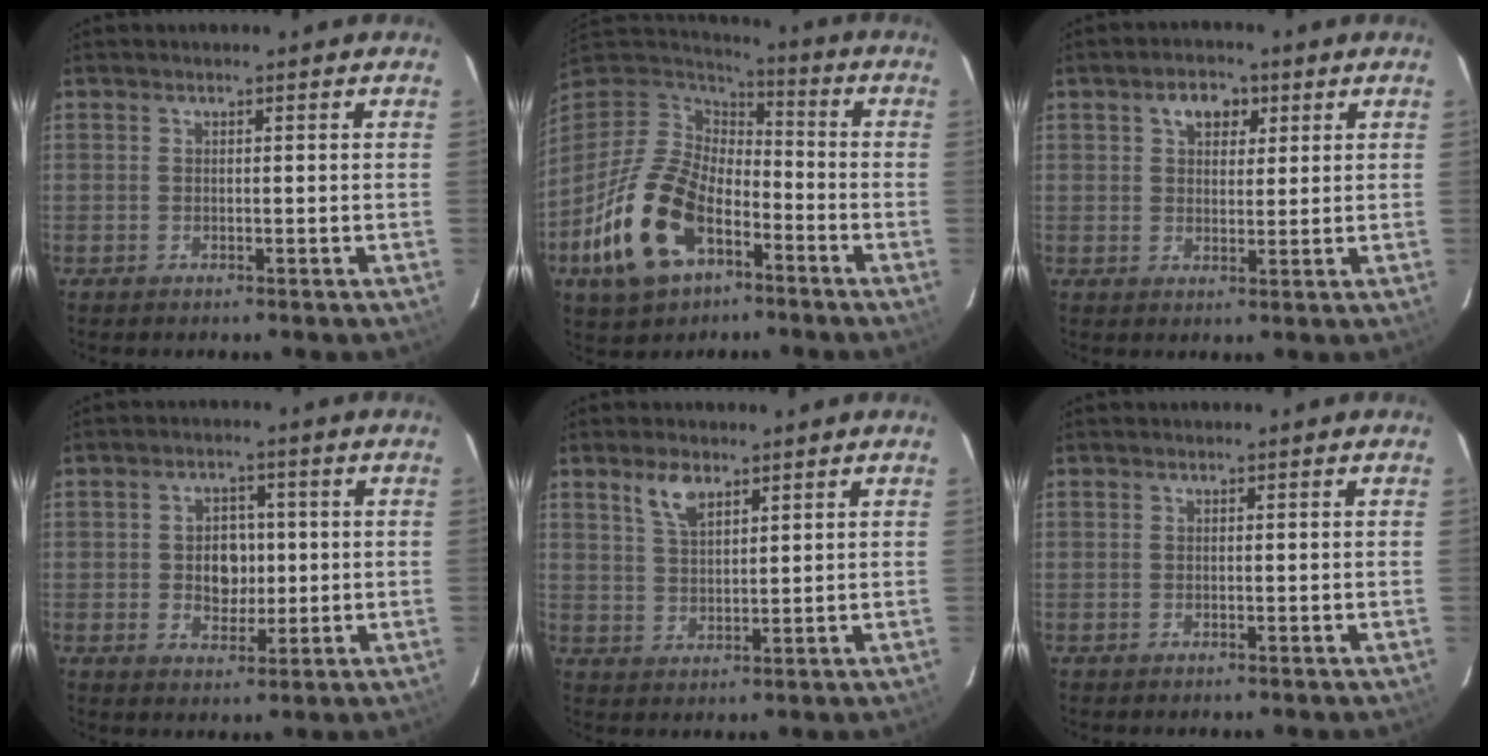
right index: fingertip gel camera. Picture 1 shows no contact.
{"total": 19.9, "force": [-9.1, 12.0, 13.1], "torque": [-0.290, -0.014, -0.161]}
{"total": 5.1, "force": [2.4, 3.5, 2.9], "torque": [-0.044, 0.016, 0.039]}
{"total": 5.9, "force": [-0.1, 4.6, 3.7], "torque": [-0.065, 0.008, 0.004]}
{"total": 5.2, "force": [3.4, 2.3, 3.2], "torque": [-0.059, 0.005, 0.067]}
{"total": 0.0}